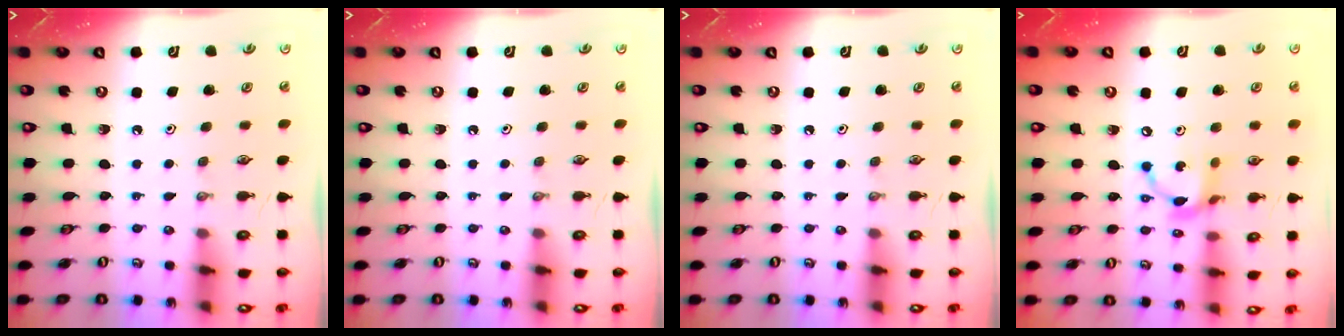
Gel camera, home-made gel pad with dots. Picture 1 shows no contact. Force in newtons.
{"total": 0.0}
{"total": 0.0}
{"total": 10.4, "press": 10.4, "slide": 0.5}